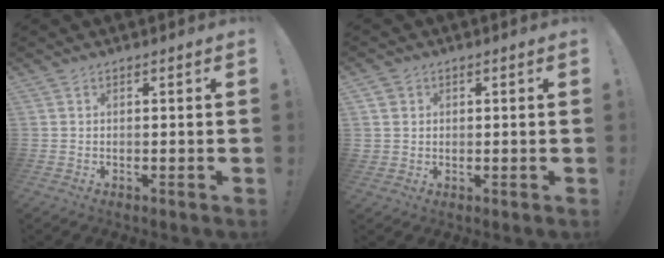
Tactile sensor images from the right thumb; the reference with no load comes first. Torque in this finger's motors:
{"motor_torque": [0.23, 0.38, 0.17, -0.20, 0.00]}